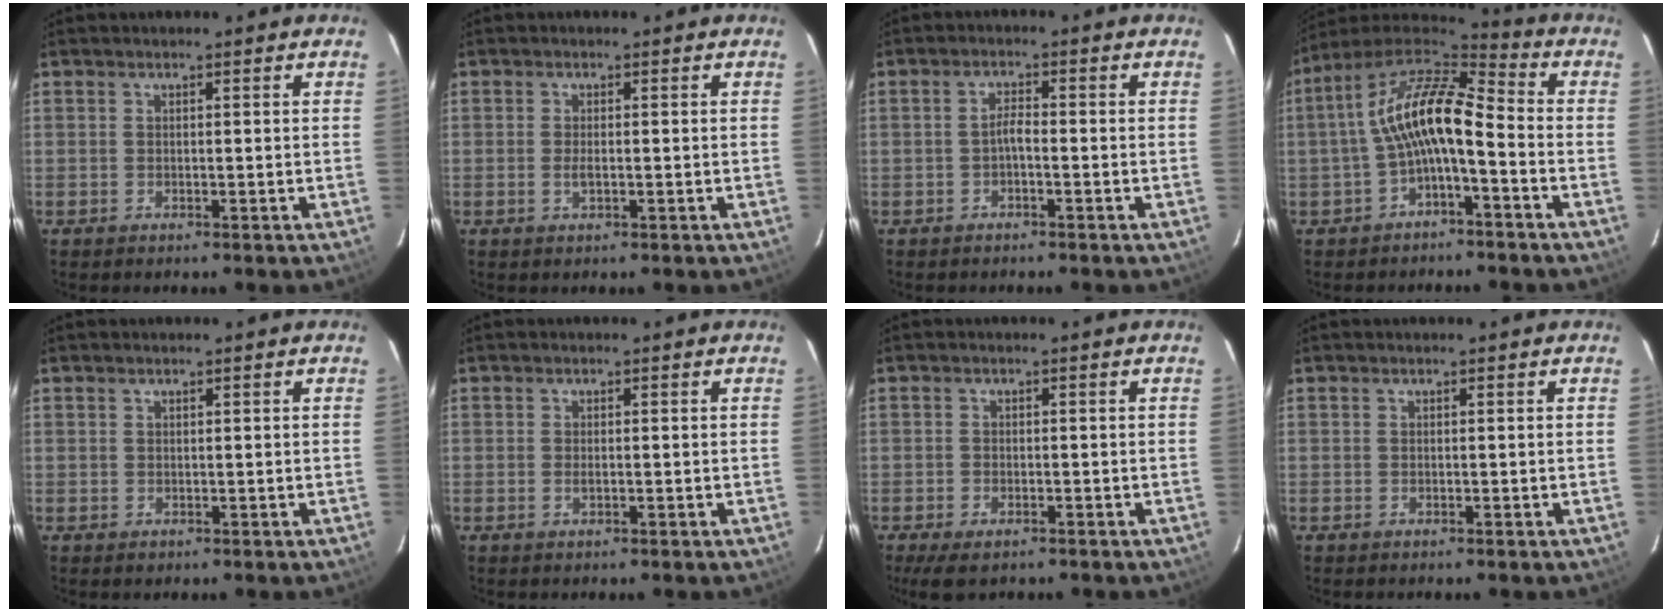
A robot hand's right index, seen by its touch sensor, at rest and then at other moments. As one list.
[{"total": 1.5, "force": [-0.3, 0.5, 1.4], "torque": [-0.029, 0.000, -0.006]}, {"total": 1.8, "force": [-0.9, 0.4, 1.5], "torque": [-0.030, 0.007, -0.018]}, {"total": 12.7, "force": [-2.4, 4.5, 11.7], "torque": [-0.231, 0.021, -0.050]}, {"total": 0.8, "force": [0.2, 0.8, 0.0], "torque": [0.005, 0.003, 0.003]}, {"total": 0.9, "force": [-0.2, 0.3, 0.8], "torque": [-0.016, 0.001, -0.004]}, {"total": 4.7, "force": [-3.2, 2.0, 2.8], "torque": [-0.063, -0.018, -0.054]}, {"total": 0.0}]